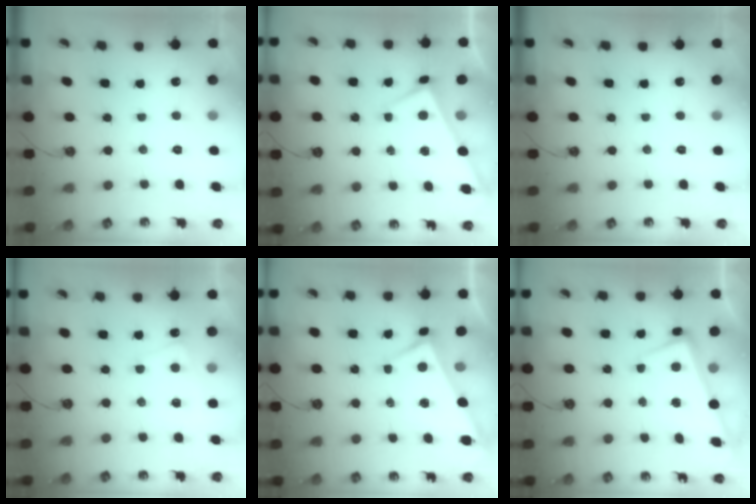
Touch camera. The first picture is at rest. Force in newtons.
{"total": 1.9, "press": 1.9, "slide": 0.2}
{"total": 0.0}
{"total": 1.5, "press": 1.4, "slide": 0.4}
{"total": 3.8, "press": 3.8, "slide": 0.4}
{"total": 2.3, "press": 2.2, "slide": 0.7}